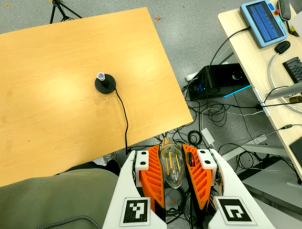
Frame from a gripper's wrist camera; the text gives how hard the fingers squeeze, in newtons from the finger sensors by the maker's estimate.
{"total": 20.1, "left": 22.0, "right": 18.2}